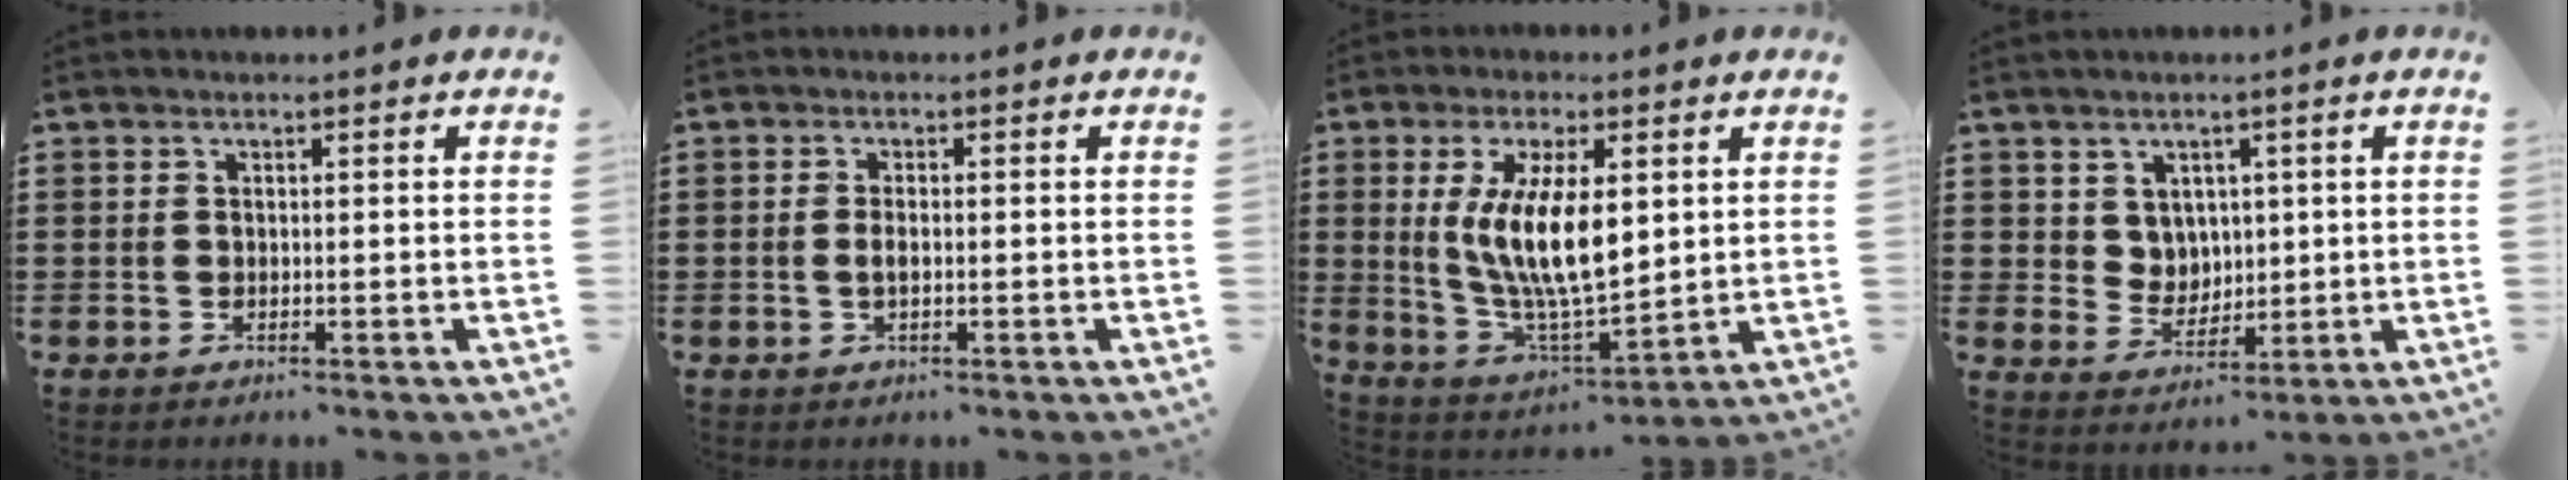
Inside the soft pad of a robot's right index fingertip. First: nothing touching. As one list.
[{"total": 1.7, "force": [-0.5, 0.4, 1.5], "torque": [-0.027, -0.002, -0.011]}, {"total": 11.8, "force": [2.0, 4.2, 10.8], "torque": [-0.226, -0.003, 0.033]}, {"total": 4.4, "force": [2.5, 3.6, 0.5], "torque": [-0.022, 0.001, 0.045]}]